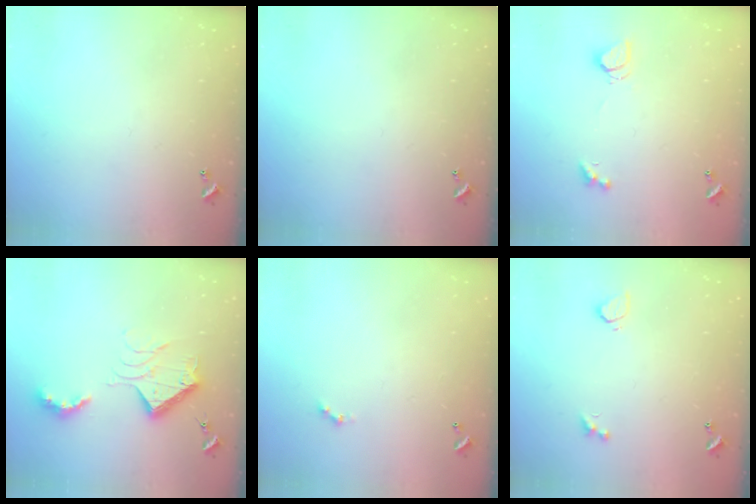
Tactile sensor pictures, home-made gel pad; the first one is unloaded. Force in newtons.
{"total": 0.0}
{"total": 2.5, "press": 2.5, "slide": 0.6}
{"total": 13.3, "press": 13.3, "slide": 0.4}
{"total": 0.0}
{"total": 2.1, "press": 1.8, "slide": 1.2}